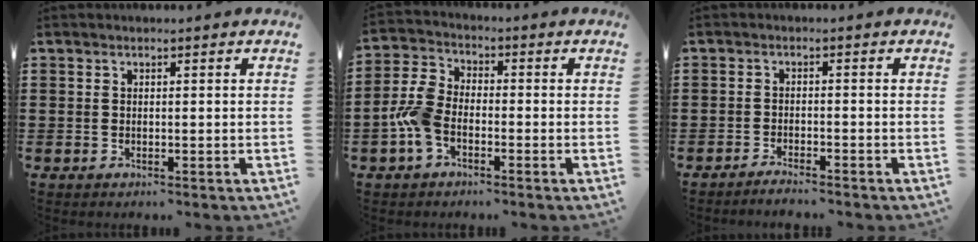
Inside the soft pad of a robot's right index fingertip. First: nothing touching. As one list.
[{"total": 6.2, "force": [-2.2, 3.6, 4.5], "torque": [-0.121, 0.001, -0.051]}, {"total": 1.8, "force": [-1.8, 0.0, 0.2], "torque": [-0.008, 0.005, -0.035]}]